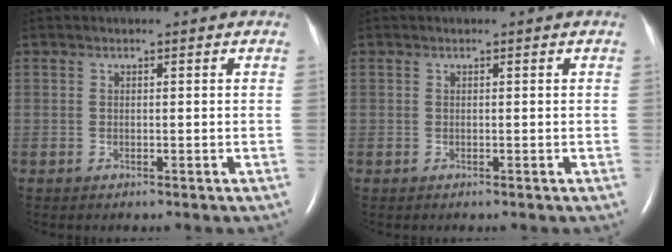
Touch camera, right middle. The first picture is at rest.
{"total": 0.0}